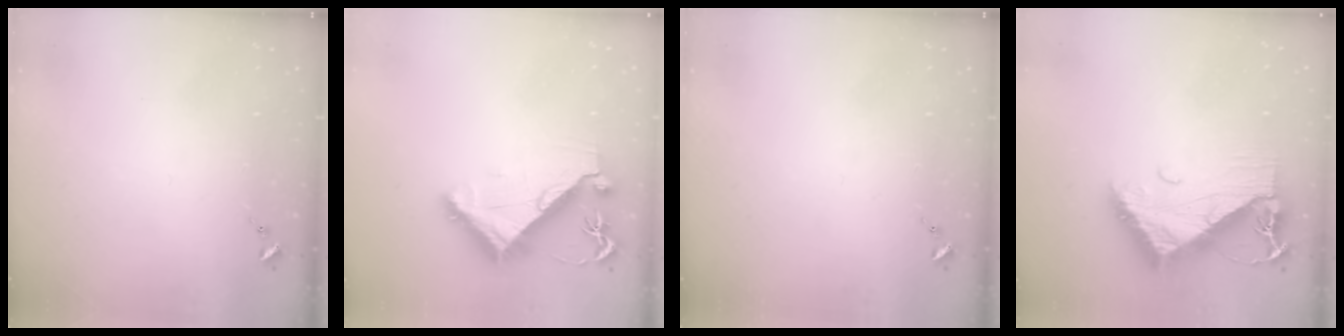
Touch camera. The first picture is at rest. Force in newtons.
{"total": 9.3, "press": 9.2, "slide": 1.5}
{"total": 0.0}
{"total": 10.2, "press": 10.2, "slide": 1.0}